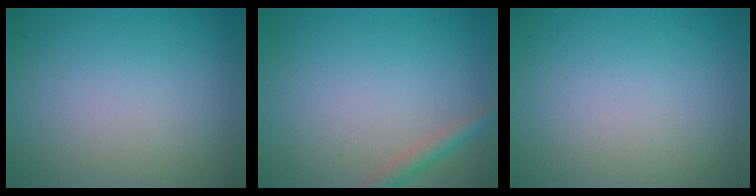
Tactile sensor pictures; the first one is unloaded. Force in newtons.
{"total": 1.8, "press": 1.8, "slide": 0.1}
{"total": 0.0}